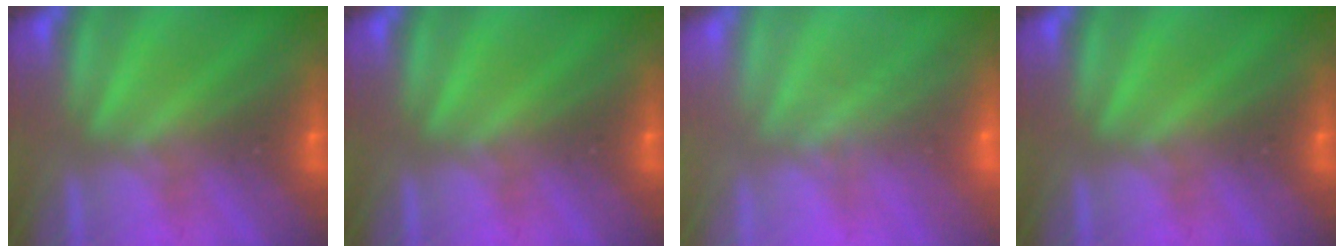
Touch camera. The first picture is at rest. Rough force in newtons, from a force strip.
{"total": 0.0}
{"total": 8.4}
{"total": 0.0}